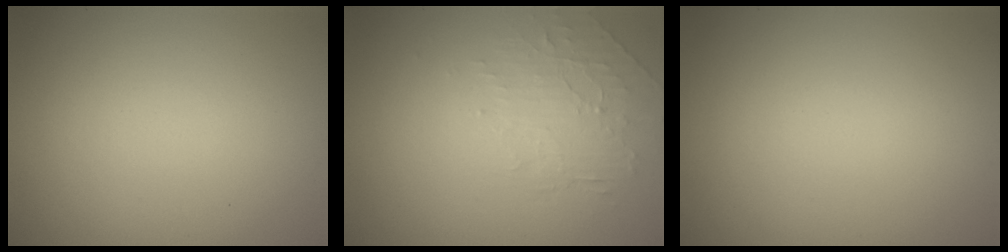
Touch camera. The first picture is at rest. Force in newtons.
{"total": 1.9, "press": 0.6, "slide": 1.8}
{"total": 0.0}